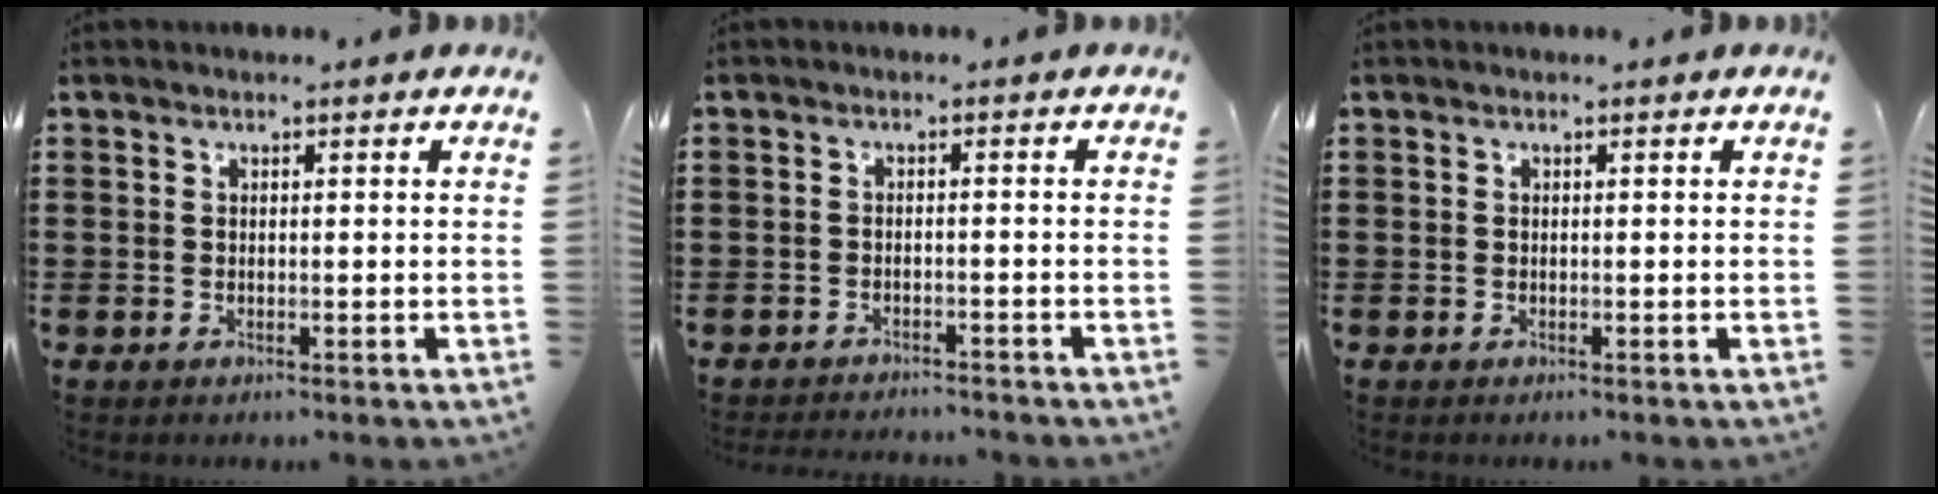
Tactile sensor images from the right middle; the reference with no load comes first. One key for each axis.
{"total": 1.9, "fx": -1.9, "fy": 0.1, "fz": 0.0, "tx": -0.006, "ty": 0.000, "tz": -0.041}
{"total": 0.0}